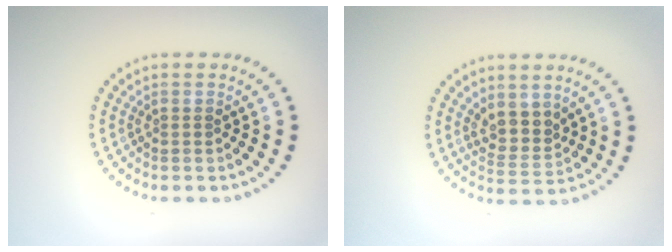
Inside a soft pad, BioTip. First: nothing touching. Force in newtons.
{"total": 2.8, "press": 2.2, "slide": 1.7}